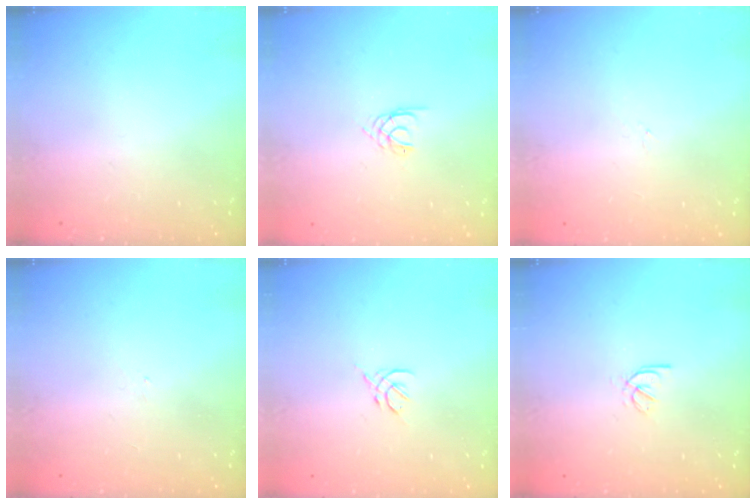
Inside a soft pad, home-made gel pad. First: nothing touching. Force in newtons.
{"total": 1.6, "press": 1.6, "slide": 0.3}
{"total": 0.0}
{"total": 1.3, "press": 1.2, "slide": 0.5}
{"total": 2.6, "press": 2.5, "slide": 0.7}
{"total": 2.2, "press": 2.2, "slide": 0.5}